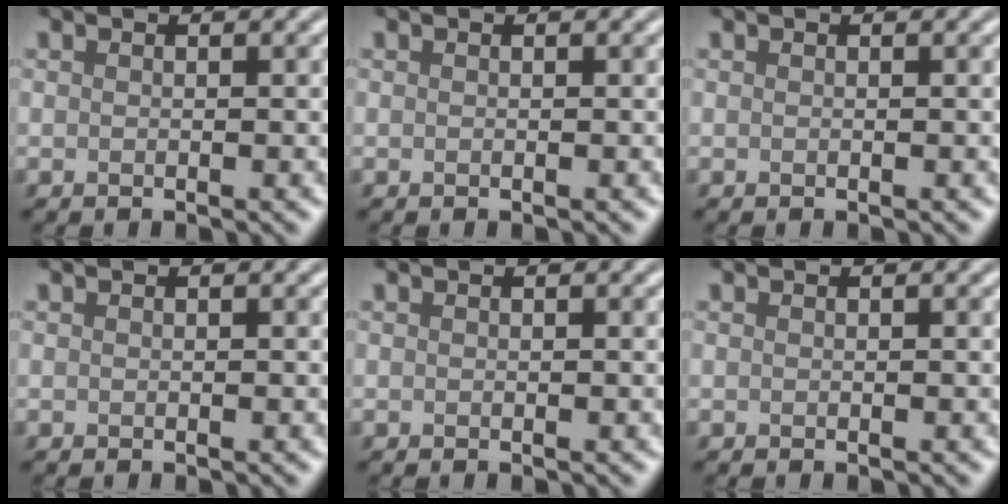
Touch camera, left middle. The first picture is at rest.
{"total": 0.0}
{"total": 0.0}
{"total": 0.0}
{"total": 0.0}
{"total": 0.0}